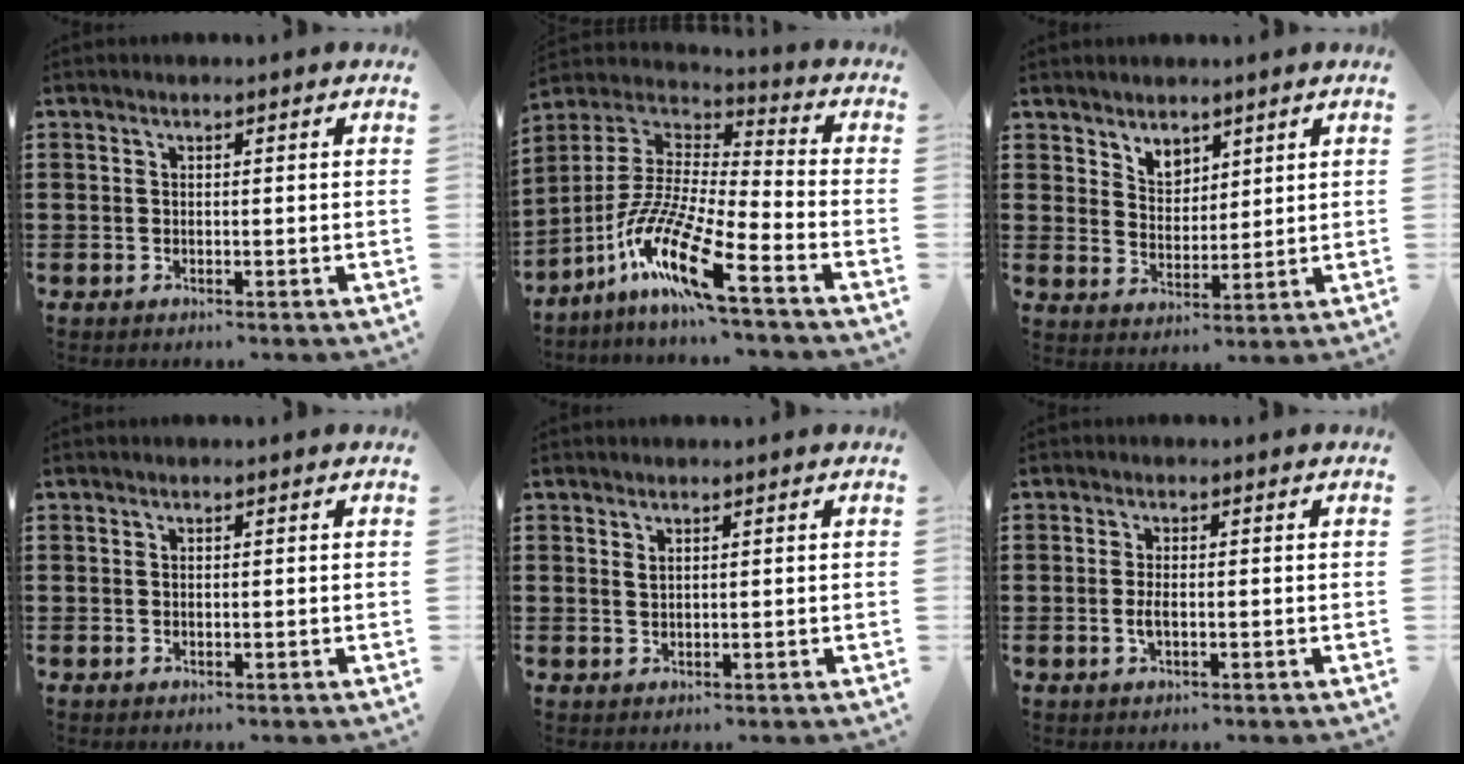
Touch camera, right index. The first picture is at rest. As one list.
[{"total": 13.1, "force": [-8.5, 1.5, 9.9], "torque": [-0.217, -0.007, -0.171]}, {"total": 3.9, "force": [3.1, 2.2, 0.4], "torque": [-0.020, 0.003, 0.059]}, {"total": 0.0}, {"total": 1.0, "force": [0.7, 0.6, 0.5], "torque": [-0.012, 0.003, 0.013]}, {"total": 1.9, "force": [-0.4, 0.7, 1.8], "torque": [-0.041, -0.003, -0.009]}]